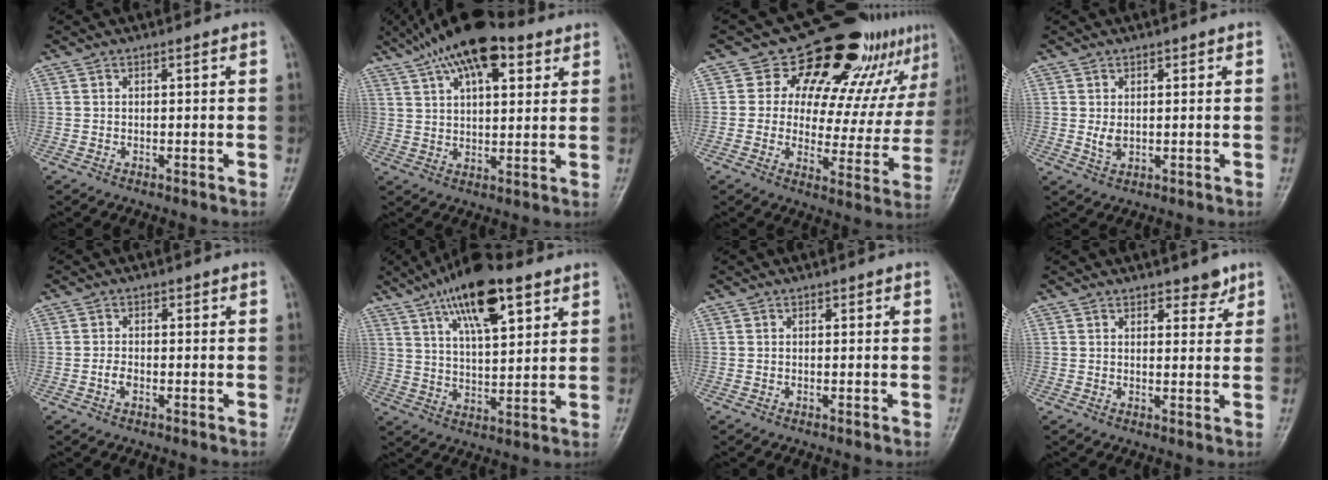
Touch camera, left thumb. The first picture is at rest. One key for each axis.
{"total": 16.0, "fx": 9.3, "fy": 7.0, "fz": 11.0, "tx": -0.175, "ty": 0.000, "tz": 0.155}
{"total": 20.2, "fx": 13.0, "fy": 10.2, "fz": 11.7, "tx": -0.104, "ty": -0.062, "tz": 0.167}
{"total": 2.4, "fx": 0.5, "fy": 1.6, "fz": 1.7, "tx": -0.025, "ty": -0.008, "tz": 0.014}
{"total": 1.7, "fx": -0.6, "fy": 1.1, "fz": 1.1, "tx": -0.021, "ty": 0.004, "tz": -0.015}
{"total": 15.7, "fx": 8.6, "fy": 5.7, "fz": 11.8, "tx": -0.175, "ty": -0.025, "tz": 0.147}
{"total": 0.0}
{"total": 3.1, "fx": 2.3, "fy": 1.5, "fz": 1.4, "tx": 0.000, "ty": -0.015, "tz": 0.033}